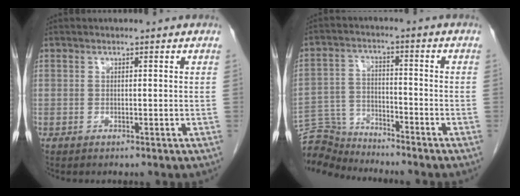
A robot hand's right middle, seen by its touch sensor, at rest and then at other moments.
{"total": 8.3, "force": [-8.3, 0.6, -0.1], "torque": [-0.009, 0.002, -0.157]}